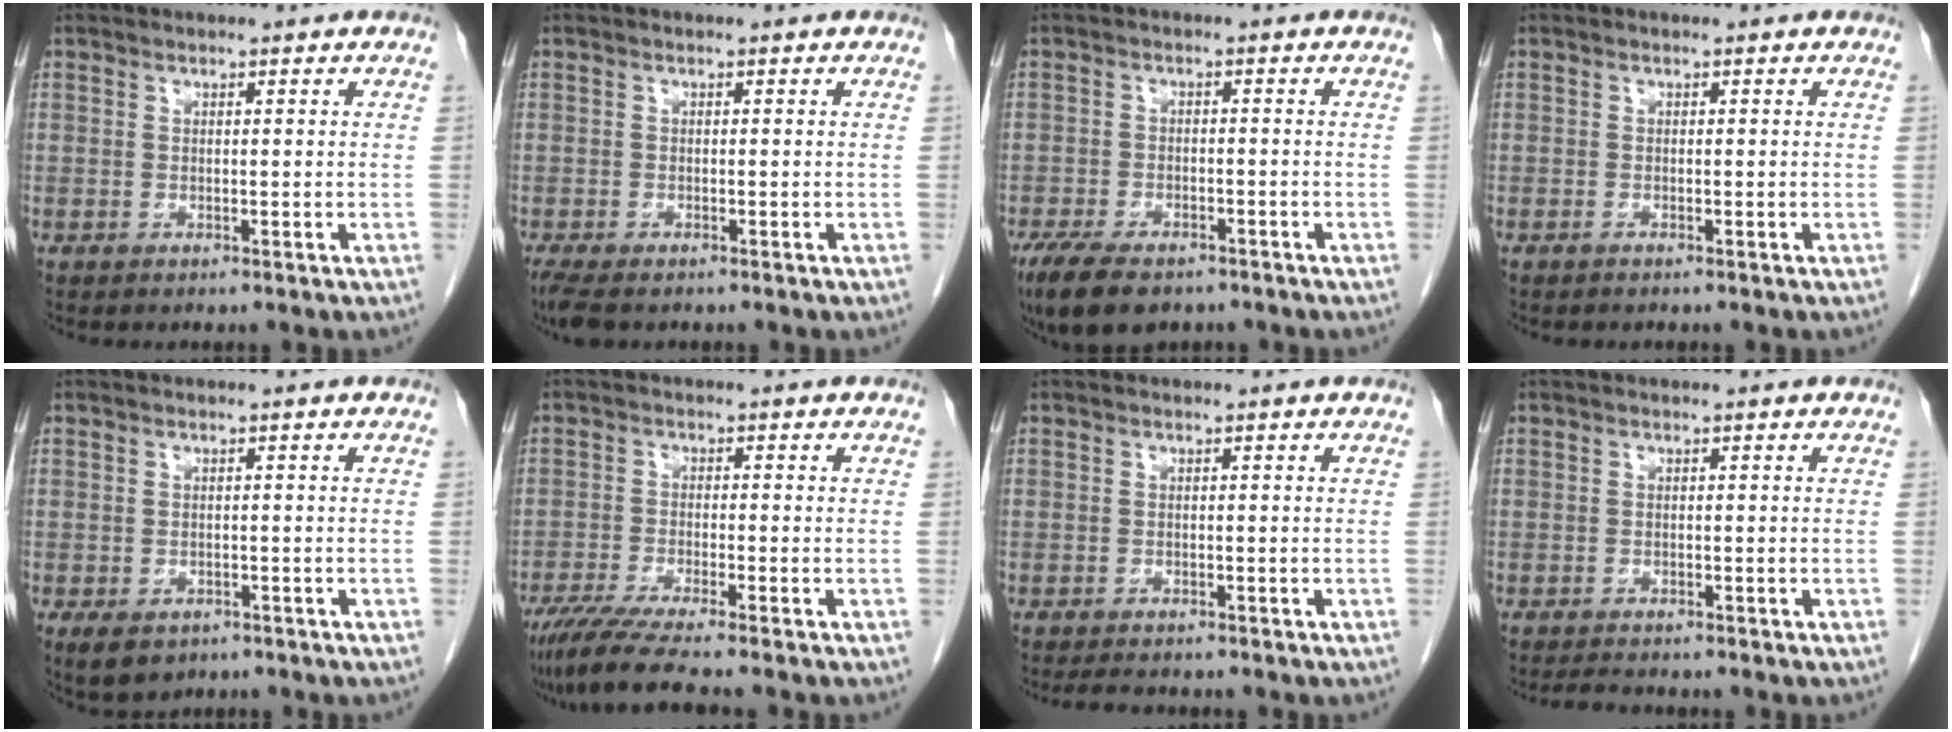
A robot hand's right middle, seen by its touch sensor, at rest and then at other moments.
{"total": 4.2, "force": [-3.2, 1.3, 2.4], "torque": [-0.052, -0.017, -0.052]}
{"total": 9.4, "force": [-6.9, 3.8, 5.1], "torque": [-0.089, -0.011, -0.108]}
{"total": 0.0}
{"total": 4.4, "force": [-2.7, 2.7, 2.1], "torque": [-0.032, -0.004, -0.035]}
{"total": 7.5, "force": [-6.2, -1.0, 4.1], "torque": [-0.064, -0.027, -0.107]}
{"total": 2.5, "force": [-2.2, 0.7, 1.0], "torque": [-0.020, -0.006, -0.030]}
{"total": 1.6, "force": [-1.5, 0.2, 0.5], "torque": [-0.014, -0.006, -0.023]}